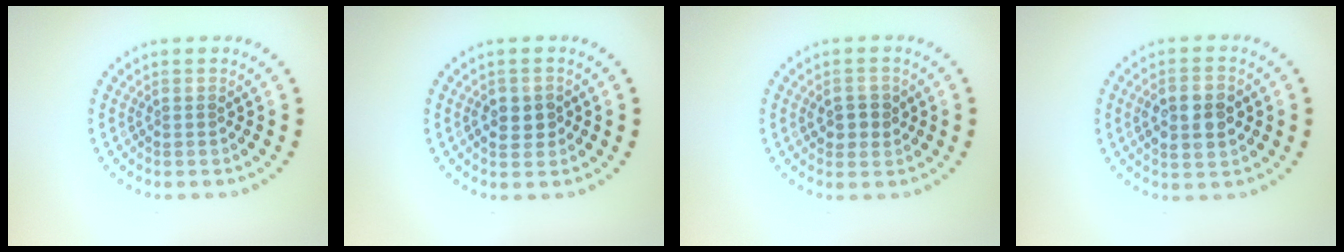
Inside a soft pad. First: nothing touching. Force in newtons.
{"total": 2.4, "press": 2.4, "slide": 0.5}
{"total": 2.3, "press": 2.2, "slide": 0.4}
{"total": 4.2, "press": 4.2, "slide": 0.4}